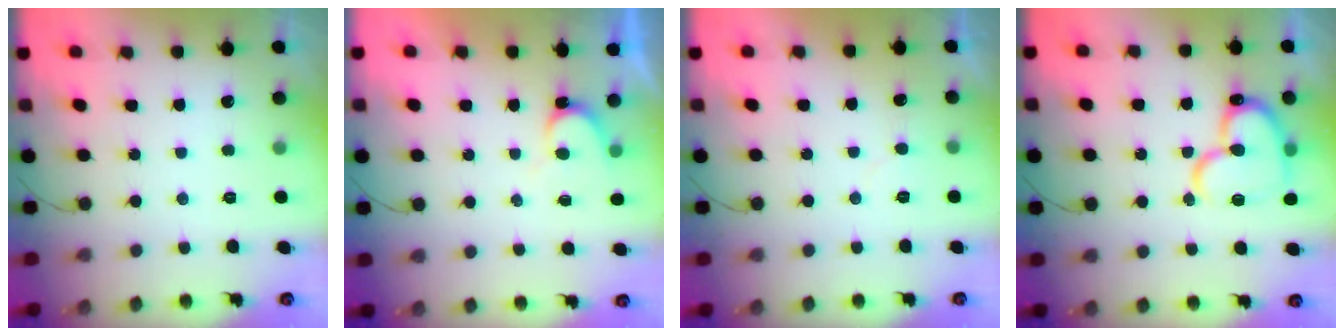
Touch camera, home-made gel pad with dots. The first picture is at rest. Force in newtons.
{"total": 5.4, "press": 5.3, "slide": 0.4}
{"total": 3.8, "press": 3.8, "slide": 0.4}
{"total": 17.9, "press": 17.7, "slide": 2.4}